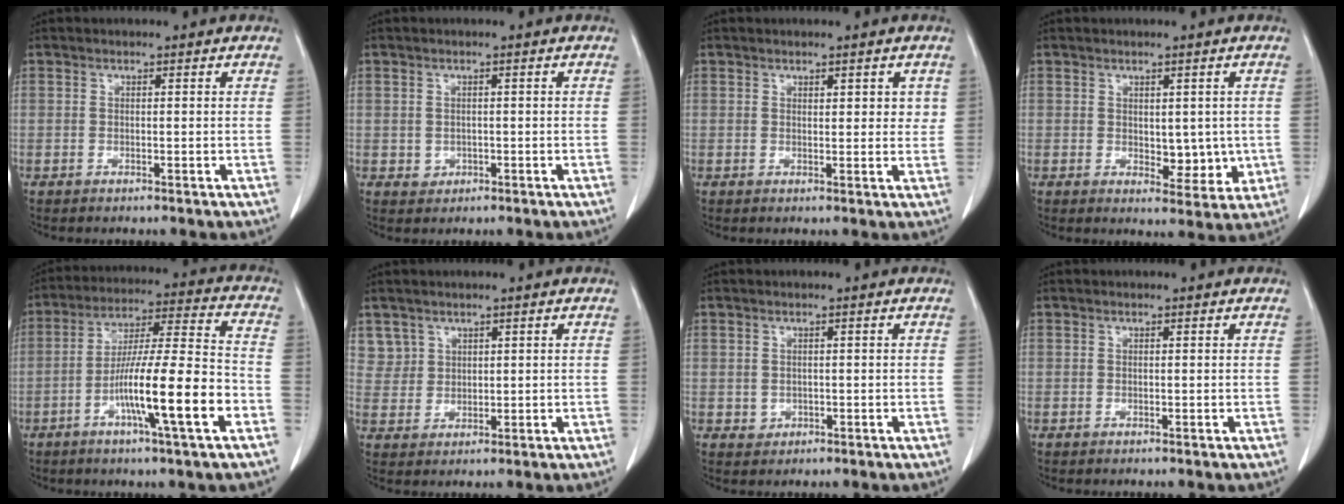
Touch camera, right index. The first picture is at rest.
{"total": 1.7, "force": [-0.3, 1.6, 0.3], "torque": [-0.001, 0.004, 0.003]}
{"total": 3.0, "force": [1.2, 1.5, 2.3], "torque": [-0.024, -0.001, 0.015]}
{"total": 5.2, "force": [0.0, 2.8, 4.3], "torque": [-0.045, -0.007, 0.011]}
{"total": 15.2, "force": [-5.7, 0.2, 14.1], "torque": [-0.243, 0.000, -0.097]}
{"total": 3.8, "force": [2.4, 3.0, -0.4], "torque": [0.027, 0.003, 0.046]}
{"total": 1.4, "force": [-0.1, 1.4, 0.3], "torque": [-0.002, 0.003, 0.004]}
{"total": 0.0}